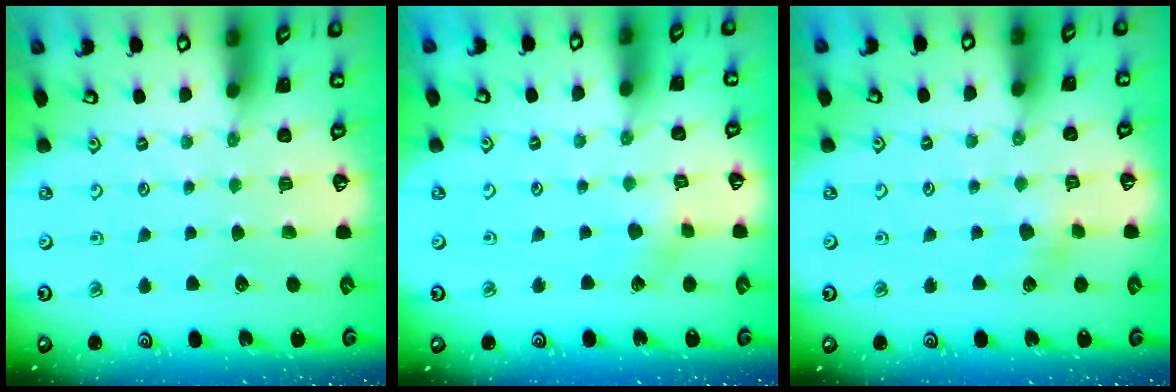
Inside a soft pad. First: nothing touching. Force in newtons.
{"total": 3.9, "press": 3.9, "slide": 0.5}
{"total": 4.4, "press": 4.4, "slide": 0.3}